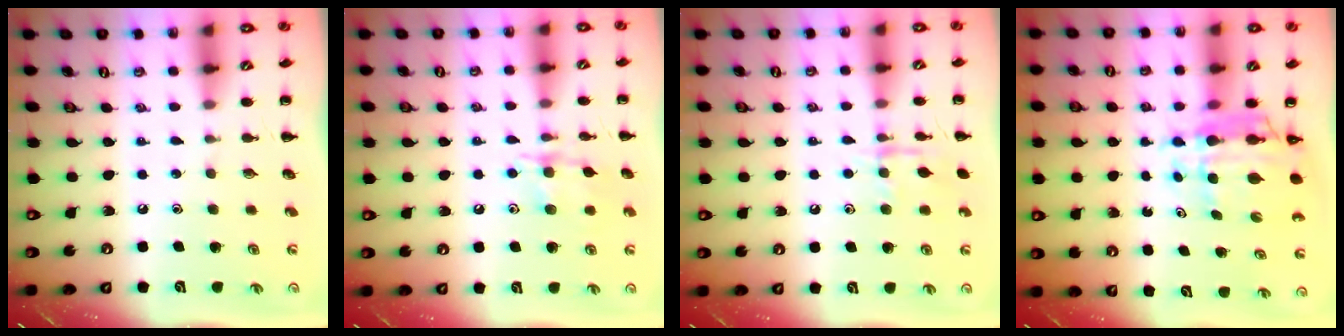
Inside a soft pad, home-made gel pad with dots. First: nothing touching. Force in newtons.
{"total": 10.4, "press": 10.4, "slide": 0.5}
{"total": 9.0, "press": 9.0, "slide": 0.5}
{"total": 8.8, "press": 8.3, "slide": 2.9}